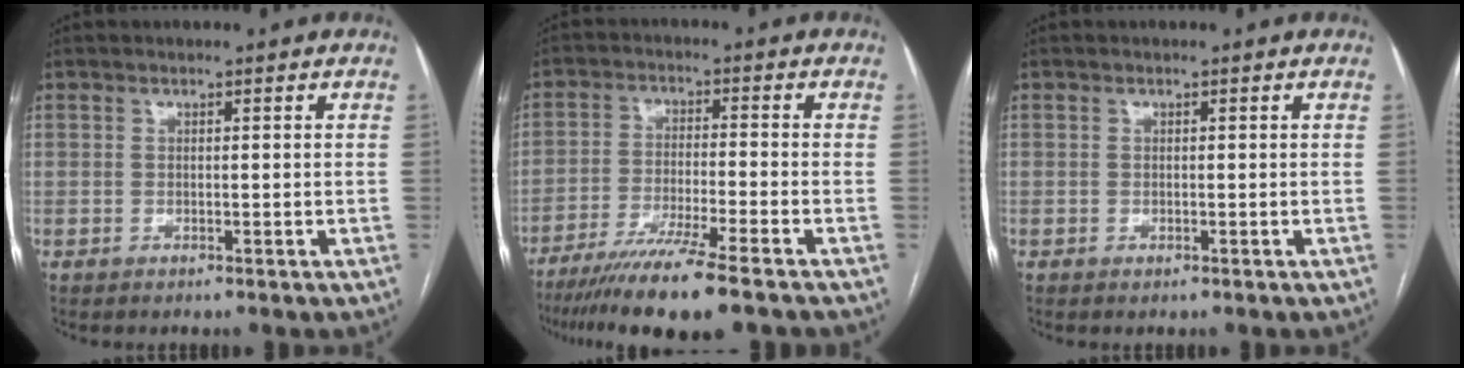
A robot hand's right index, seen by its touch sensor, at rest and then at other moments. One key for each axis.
{"total": 12.7, "fx": -9.8, "fy": -0.8, "fz": 8.0, "tx": -0.129, "ty": -0.036, "tz": -0.161}
{"total": 0.0}